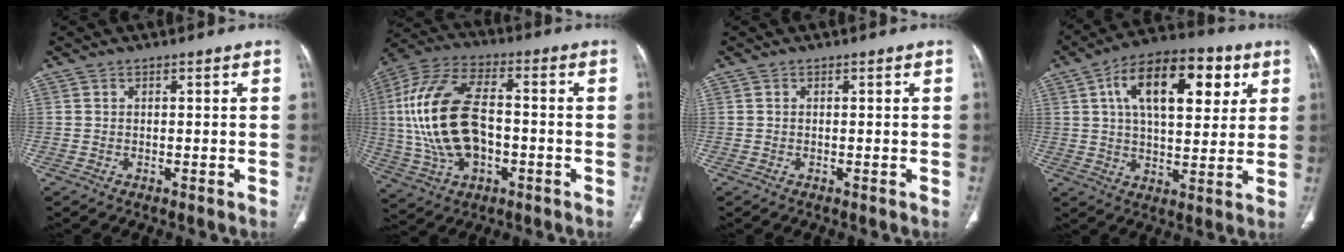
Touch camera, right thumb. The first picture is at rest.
{"total": 19.8, "force": [-1.1, 11.4, 16.2], "torque": [-0.336, 0.022, -0.014]}
{"total": 0.0}
{"total": 18.8, "force": [6.6, 9.5, 14.9], "torque": [-0.203, 0.000, 0.099]}